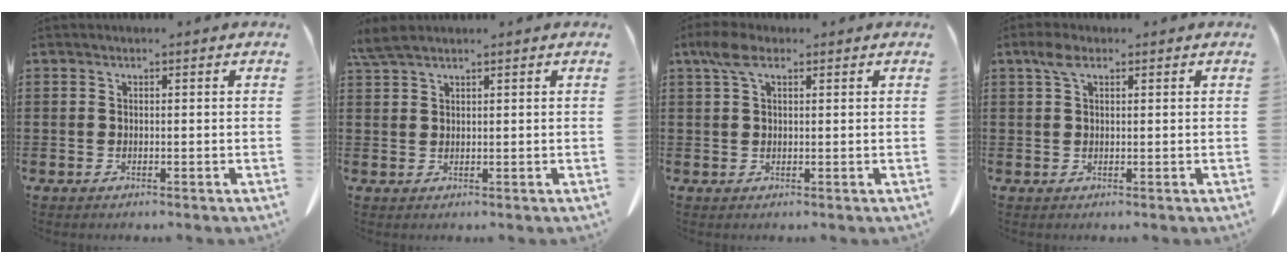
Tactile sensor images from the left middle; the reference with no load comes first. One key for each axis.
{"total": 2.9, "fx": 2.2, "fy": 0.5, "fz": 1.8, "tx": -0.042, "ty": 0.001, "tz": 0.042}
{"total": 4.1, "fx": 1.8, "fy": 2.0, "fz": 3.1, "tx": -0.069, "ty": 0.010, "tz": 0.032}
{"total": 2.7, "fx": 1.2, "fy": 1.3, "fz": 2.0, "tx": -0.046, "ty": 0.007, "tz": 0.022}